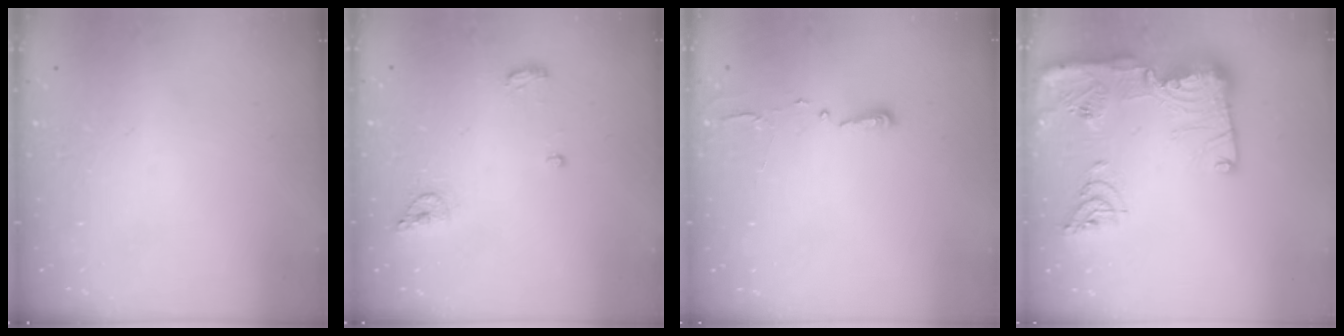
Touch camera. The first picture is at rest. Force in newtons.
{"total": 10.0, "press": 7.3, "slide": 6.9}
{"total": 2.7, "press": 2.7, "slide": 0.4}
{"total": 24.5, "press": 23.7, "slide": 6.1}